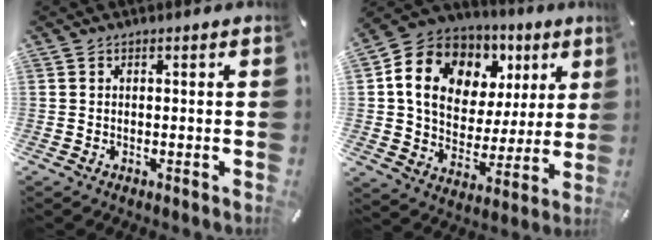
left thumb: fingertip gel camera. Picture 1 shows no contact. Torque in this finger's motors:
{"motor_torque": [2.51, 2.50, 1.47, -1.30, 0.43]}